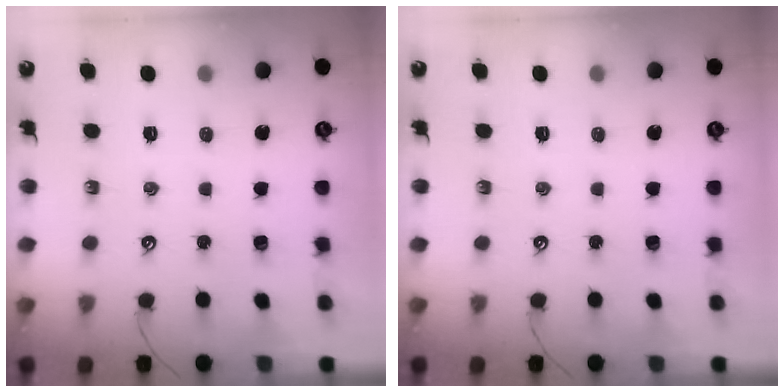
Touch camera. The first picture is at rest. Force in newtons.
{"total": 0.0}